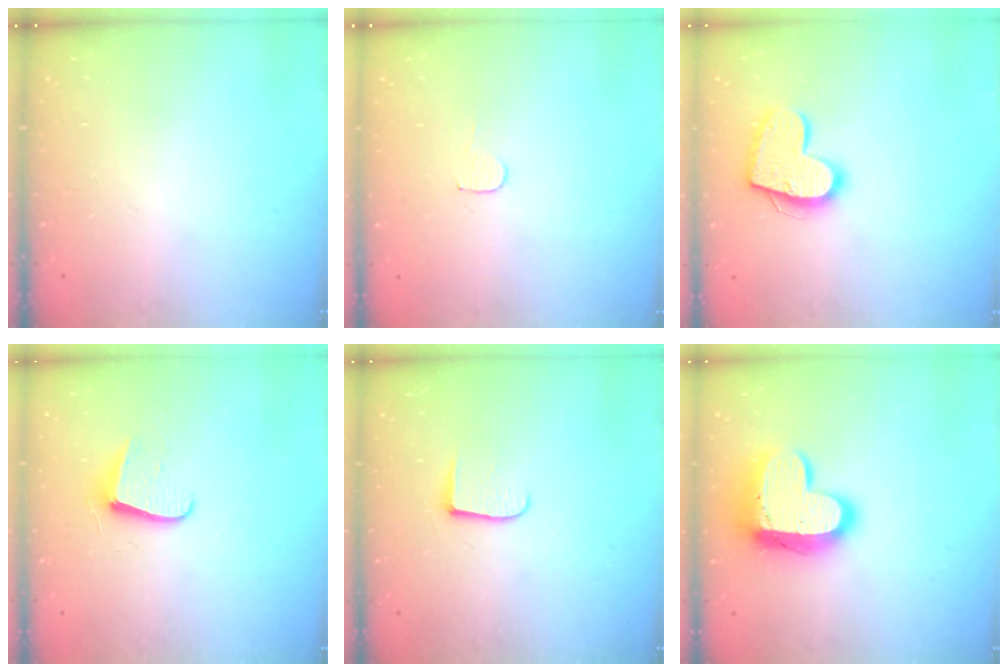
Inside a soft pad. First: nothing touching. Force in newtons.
{"total": 3.7, "press": 3.7, "slide": 0.3}
{"total": 15.3, "press": 15.3, "slide": 1.1}
{"total": 7.2, "press": 7.2, "slide": 0.5}
{"total": 7.4, "press": 7.4, "slide": 0.6}
{"total": 16.3, "press": 16.2, "slide": 1.4}